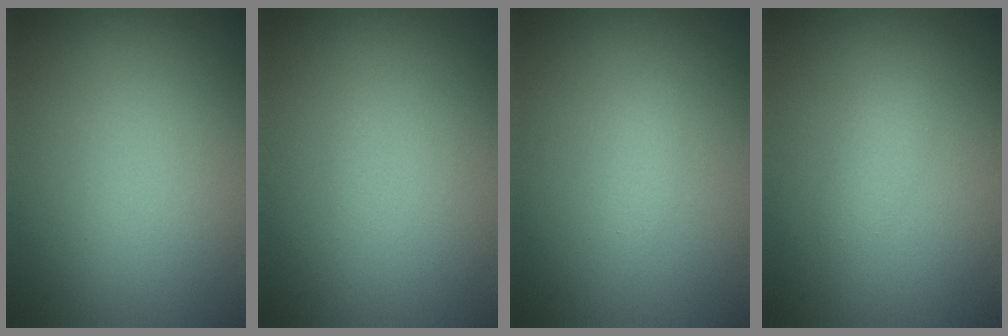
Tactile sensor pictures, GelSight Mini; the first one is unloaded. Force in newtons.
{"total": 0.0}
{"total": 0.8, "press": 0.8, "slide": 0.0}
{"total": 1.3, "press": 1.3, "slide": 0.1}